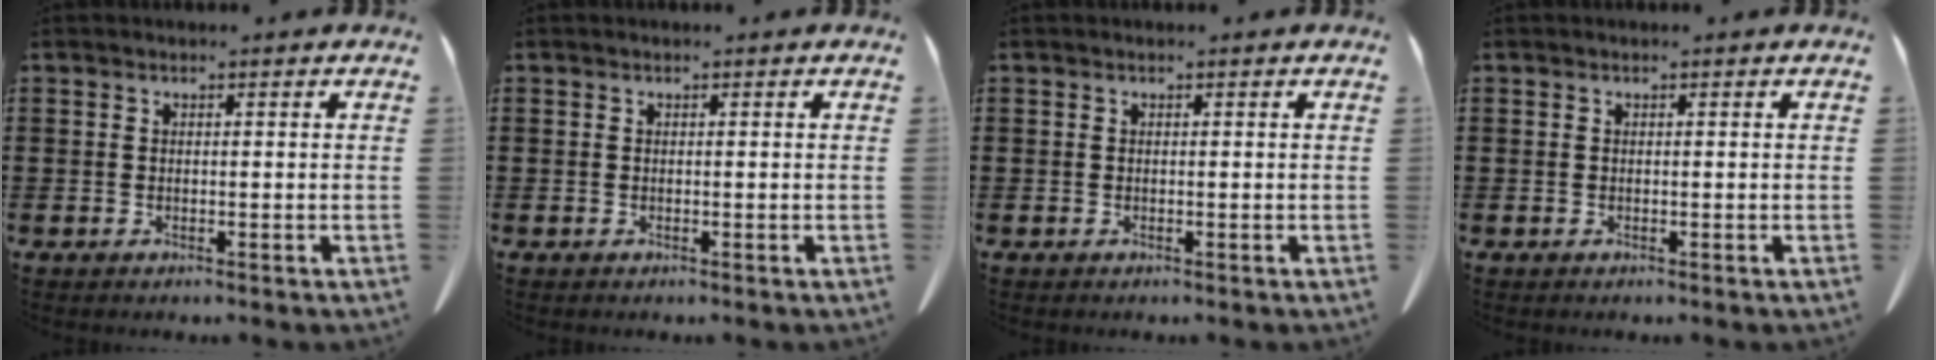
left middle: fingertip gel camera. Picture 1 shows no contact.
{"total": 0.0}
{"total": 0.0}
{"total": 0.0}